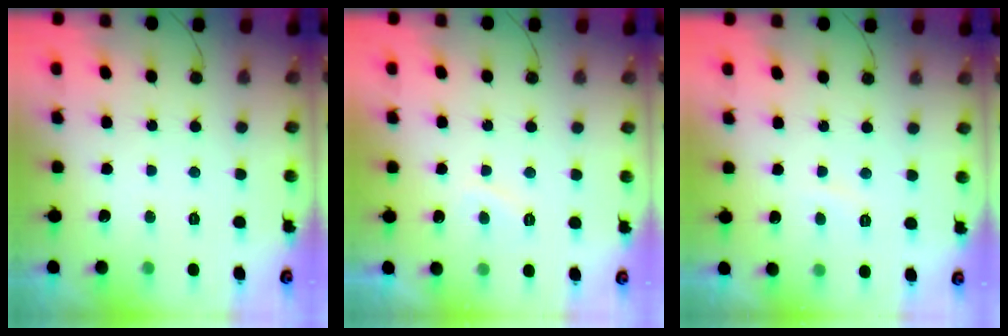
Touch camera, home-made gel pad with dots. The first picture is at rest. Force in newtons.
{"total": 2.3, "press": 2.2, "slide": 0.7}
{"total": 1.3, "press": 1.2, "slide": 0.5}